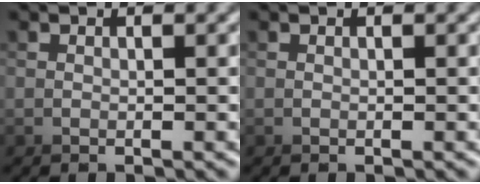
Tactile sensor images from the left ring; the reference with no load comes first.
{"total": 0.0}